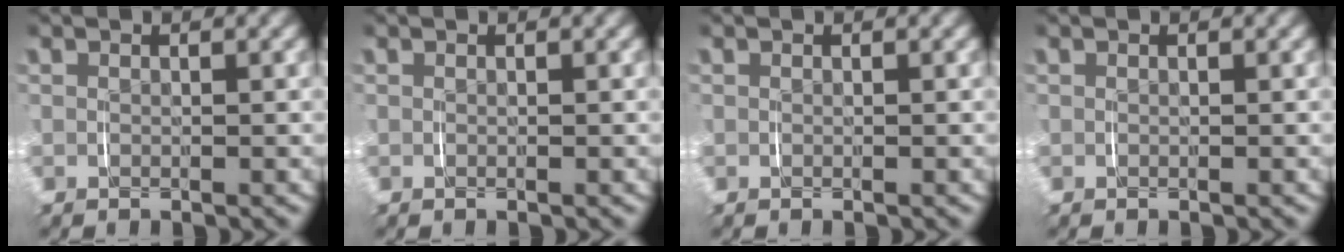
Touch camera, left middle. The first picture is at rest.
{"total": 0.0}
{"total": 0.0}
{"total": 0.0}